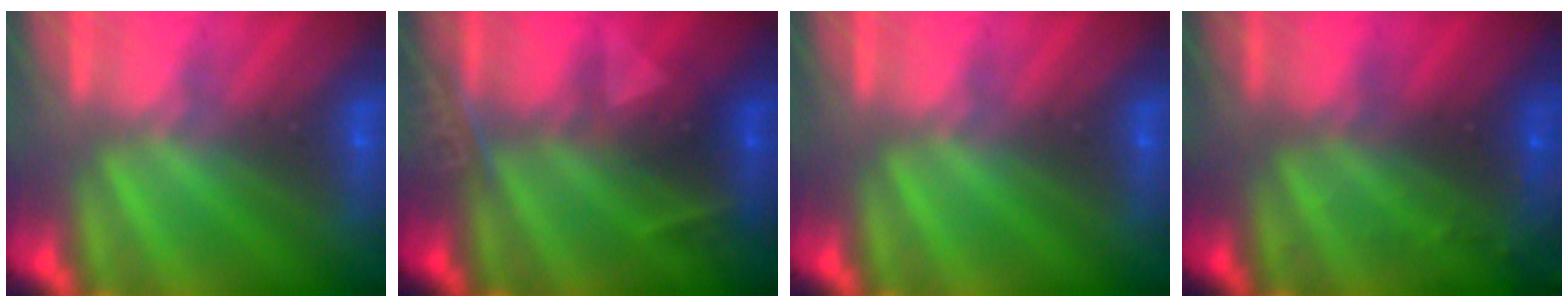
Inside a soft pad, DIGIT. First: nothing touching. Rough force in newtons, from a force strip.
{"total": 2.5}
{"total": 0.0}
{"total": 8.7}